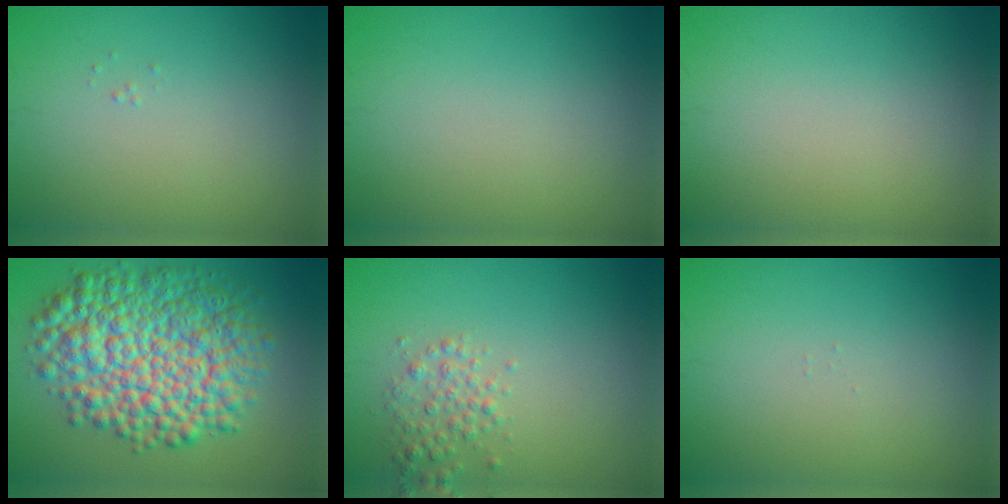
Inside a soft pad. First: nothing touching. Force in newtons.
{"total": 0.0}
{"total": 0.0}
{"total": 11.9, "press": 11.9, "slide": 0.1}
{"total": 2.1, "press": 2.1, "slide": 0.0}
{"total": 0.0}